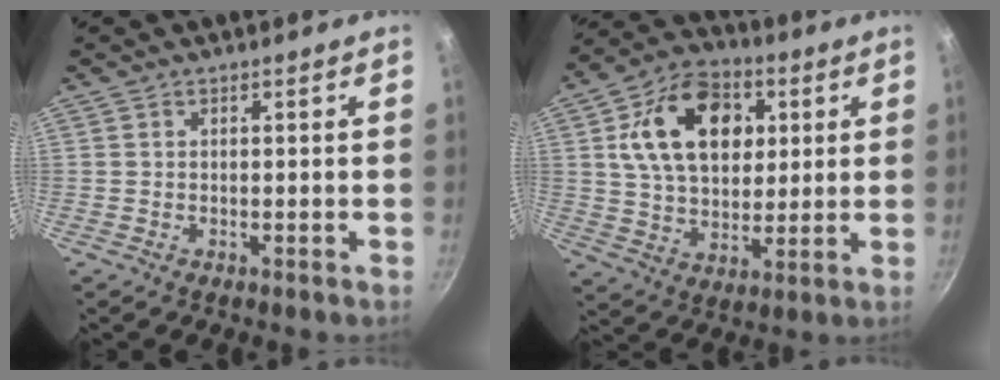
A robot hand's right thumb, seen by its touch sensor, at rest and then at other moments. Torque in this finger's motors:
{"motor_torque": [-0.70, 3.00, 1.46, 0.32, 0.43]}